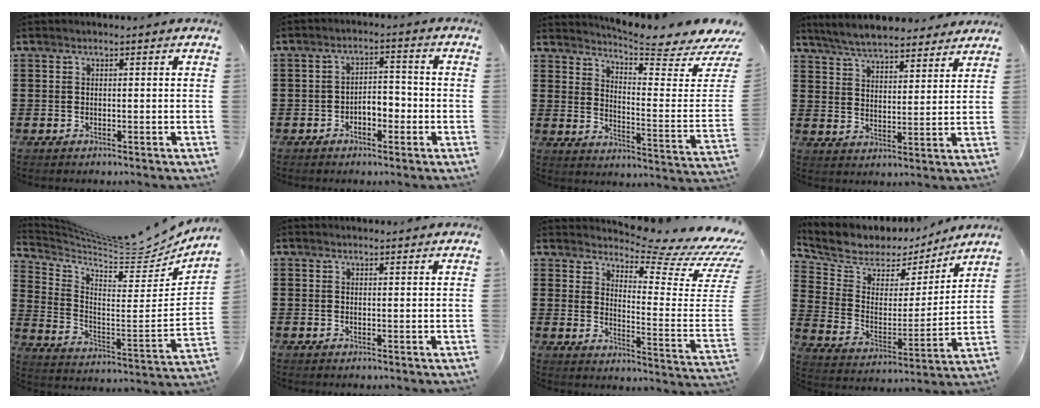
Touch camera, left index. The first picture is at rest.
{"total": 3.3, "force": [-1.7, 1.8, 2.3], "torque": [-0.044, 0.006, -0.036]}
{"total": 5.9, "force": [5.4, -0.4, 2.3], "torque": [-0.057, -0.062, 0.087]}
{"total": 5.9, "force": [5.8, 0.7, 1.3], "torque": [-0.048, -0.021, 0.105]}
{"total": 6.8, "force": [6.4, 0.7, 2.2], "torque": [-0.069, -0.058, 0.104]}
{"total": 0.7, "force": [0.7, 0.0, 0.1], "torque": [-0.003, 0.000, 0.015]}
{"total": 5.8, "force": [5.2, 0.1, 2.7], "torque": [-0.057, -0.062, 0.080]}
{"total": 6.3, "force": [5.3, 3.2, 0.5], "torque": [-0.054, -0.037, 0.090]}